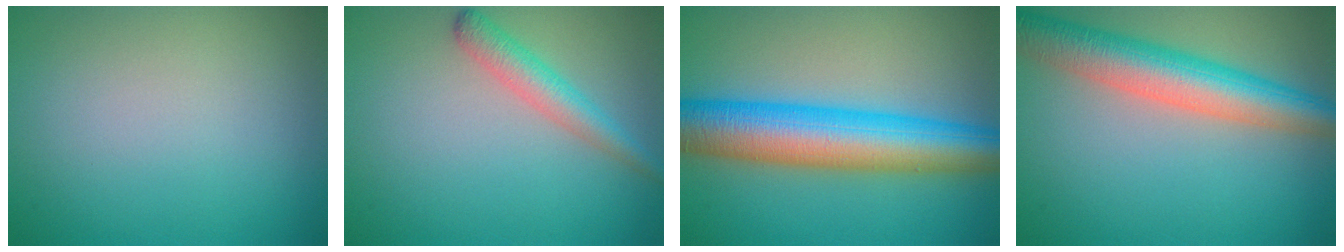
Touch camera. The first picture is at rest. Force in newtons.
{"total": 2.8, "press": 2.8, "slide": 0.1}
{"total": 10.0, "press": 10.0, "slide": 0.2}
{"total": 7.2, "press": 7.2, "slide": 0.3}